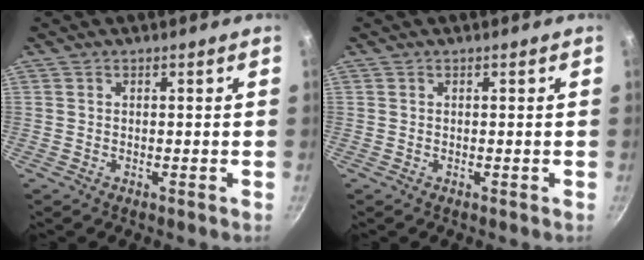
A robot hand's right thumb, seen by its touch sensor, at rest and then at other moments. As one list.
[{"total": 0.0}]